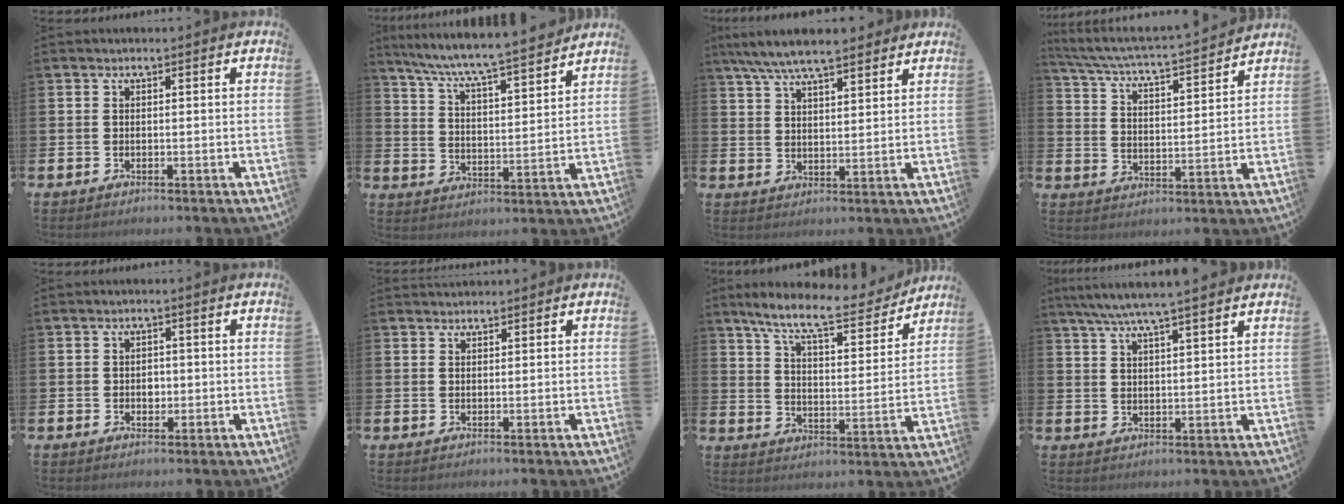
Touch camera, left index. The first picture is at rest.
{"total": 7.4, "force": [7.0, 0.1, 2.4], "torque": [-0.078, -0.058, 0.116]}
{"total": 7.5, "force": [6.9, 1.2, 2.7], "torque": [-0.079, -0.018, 0.129]}
{"total": 5.1, "force": [4.9, 0.3, 1.4], "torque": [-0.055, -0.047, 0.076]}
{"total": 1.6, "force": [0.1, 1.3, 0.9], "torque": [0.000, 0.000, -0.003]}
{"total": 1.5, "force": [1.5, 0.4, 0.0], "torque": [0.008, -0.002, 0.025]}
{"total": 9.9, "force": [8.6, 1.8, 4.6], "torque": [-0.111, -0.049, 0.145]}
{"total": 6.1, "force": [5.6, -0.2, 2.3], "torque": [-0.065, -0.017, 0.100]}